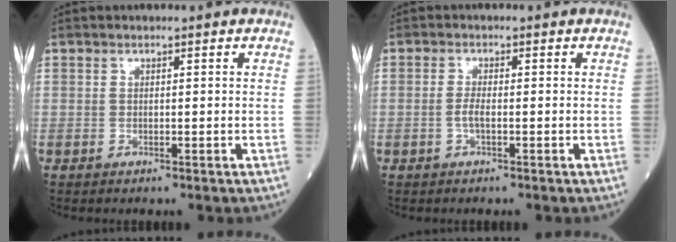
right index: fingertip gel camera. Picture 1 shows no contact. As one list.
[{"total": 1.6, "force": [-0.6, 0.2, 1.5], "torque": [-0.031, 0.001, -0.013]}]